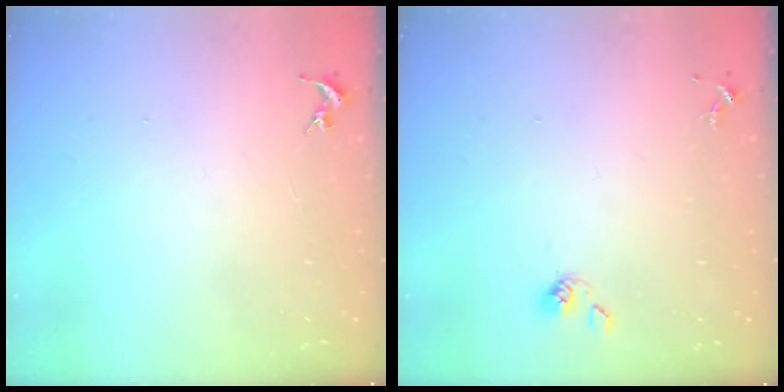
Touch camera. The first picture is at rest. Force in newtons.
{"total": 4.4, "press": 3.9, "slide": 2.0}